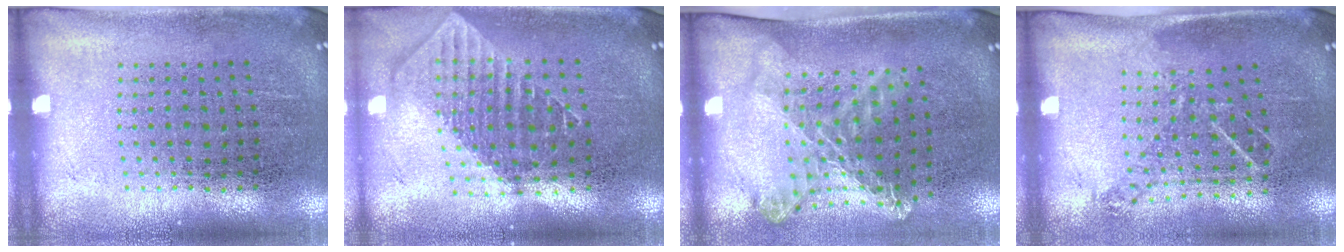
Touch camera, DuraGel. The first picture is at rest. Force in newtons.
{"total": 1.8, "press": 1.5, "slide": 1.1}
{"total": 1.8, "press": 1.3, "slide": 1.2}
{"total": 0.9, "press": 0.8, "slide": 0.5}